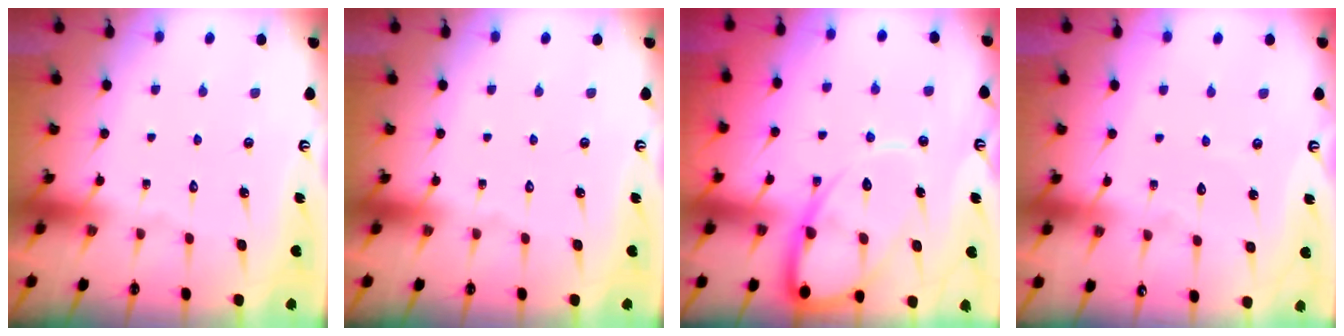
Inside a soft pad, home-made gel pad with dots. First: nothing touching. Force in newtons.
{"total": 0.0}
{"total": 12.5, "press": 12.5, "slide": 1.2}
{"total": 2.9, "press": 2.9, "slide": 0.3}